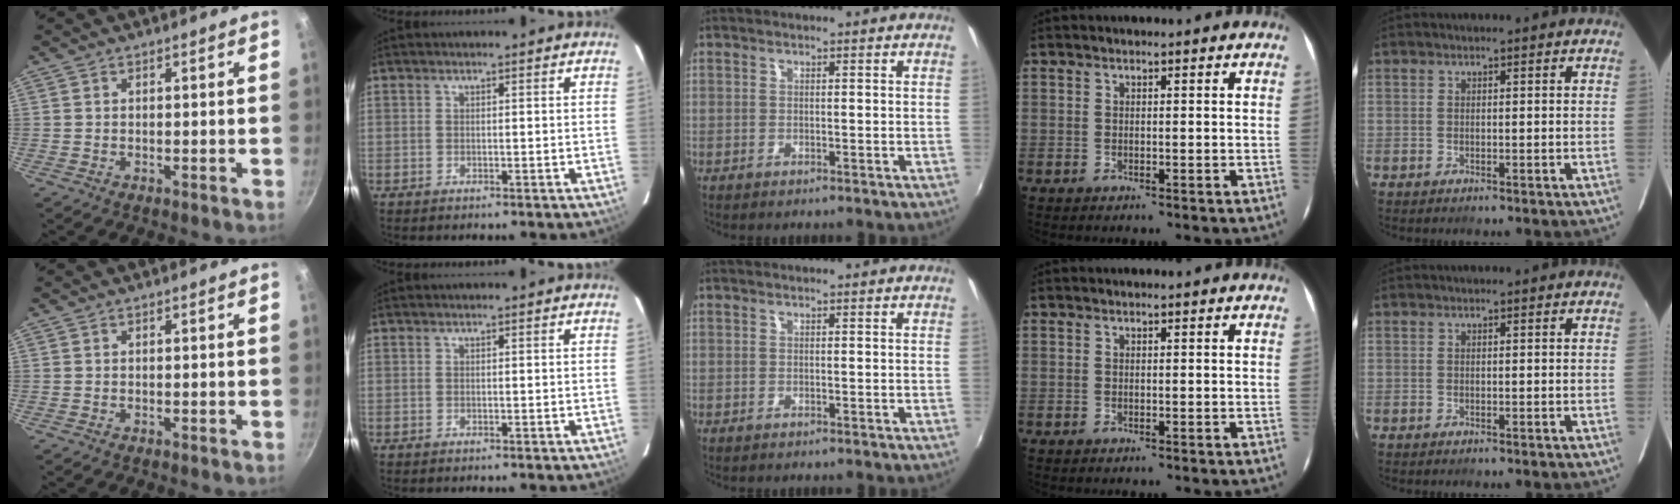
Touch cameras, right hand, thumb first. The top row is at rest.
{}